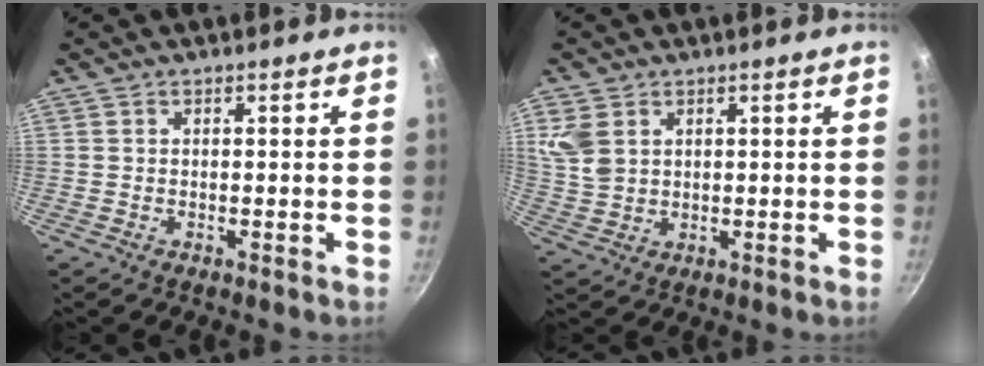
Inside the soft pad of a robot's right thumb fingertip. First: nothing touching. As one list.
[{"total": 5.7, "force": [2.1, 4.0, 3.4], "torque": [-0.066, -0.009, 0.048]}]